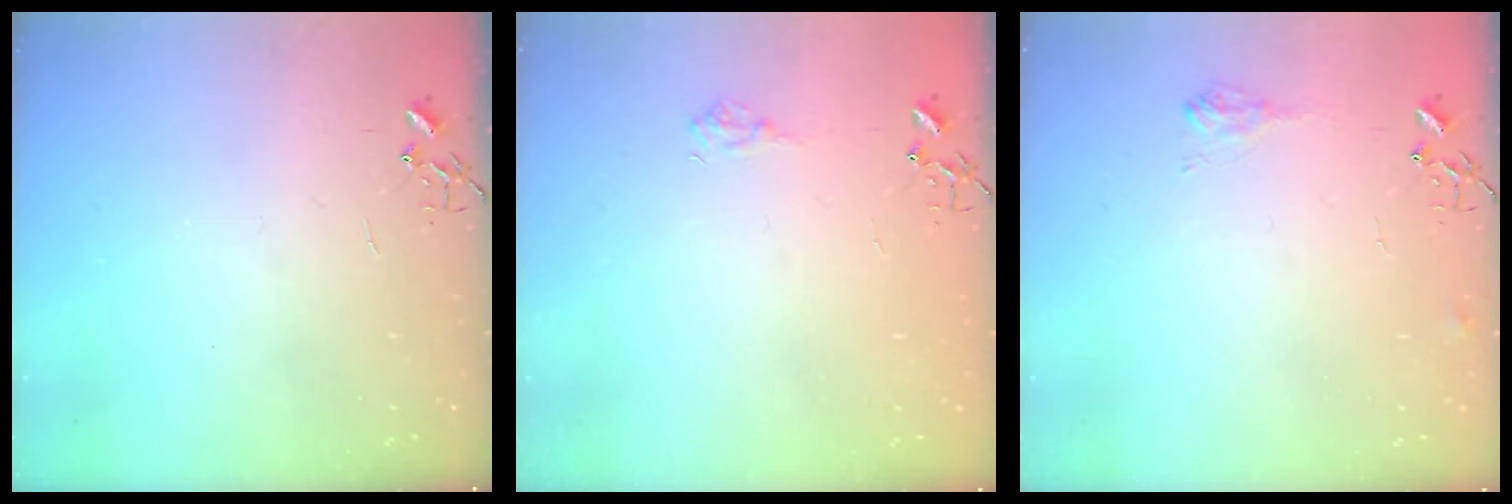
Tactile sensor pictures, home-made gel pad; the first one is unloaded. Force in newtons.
{"total": 5.9, "press": 5.9, "slide": 0.6}
{"total": 6.3, "press": 6.3, "slide": 0.8}